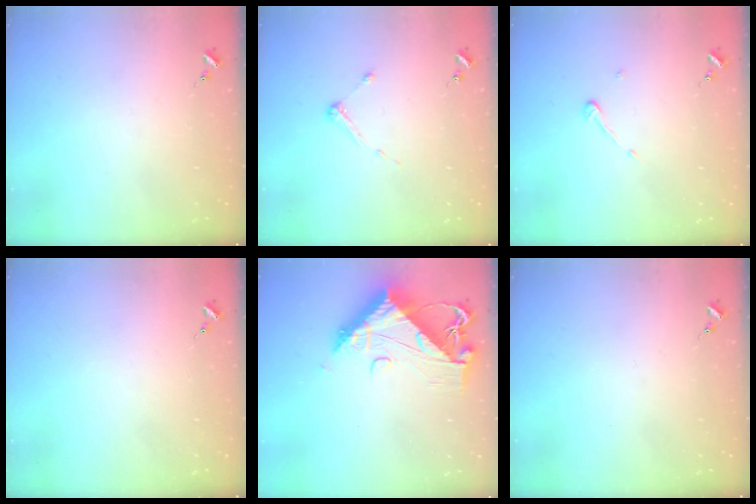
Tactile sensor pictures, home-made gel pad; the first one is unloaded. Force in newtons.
{"total": 3.9, "press": 3.8, "slide": 0.4}
{"total": 3.9, "press": 3.9, "slide": 0.3}
{"total": 0.0}
{"total": 13.0, "press": 12.9, "slide": 1.3}
{"total": 0.0}